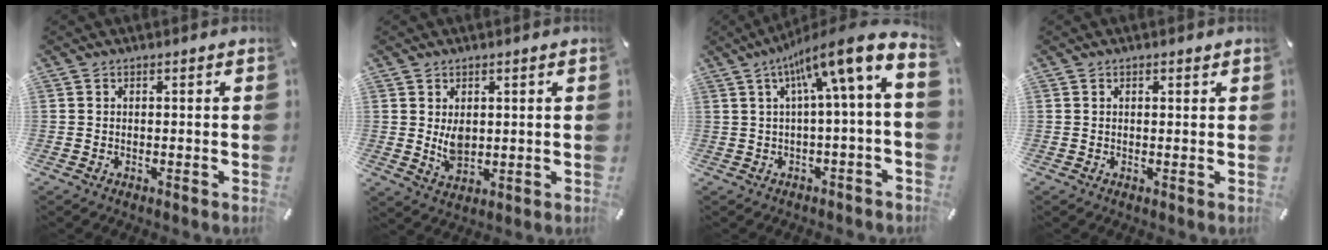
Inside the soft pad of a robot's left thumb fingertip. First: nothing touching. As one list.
[{"total": 5.0, "force": [1.2, 3.5, 3.4], "torque": [-0.065, -0.009, 0.019]}, {"total": 11.7, "force": [4.6, 0.7, 10.7], "torque": [-0.176, -0.050, 0.065]}, {"total": 1.0, "force": [0.5, 0.5, 0.6], "torque": [-0.006, -0.001, 0.007]}]